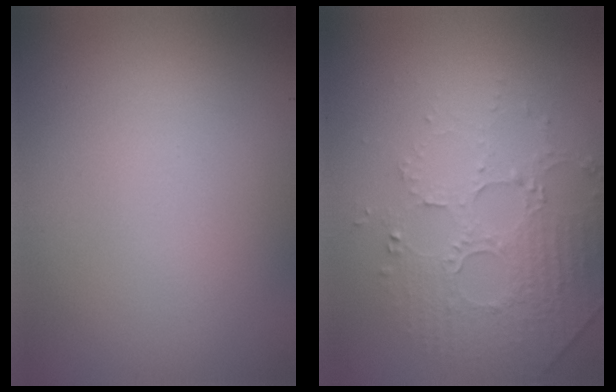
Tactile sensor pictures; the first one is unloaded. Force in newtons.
{"total": 5.0, "press": 3.4, "slide": 3.7}